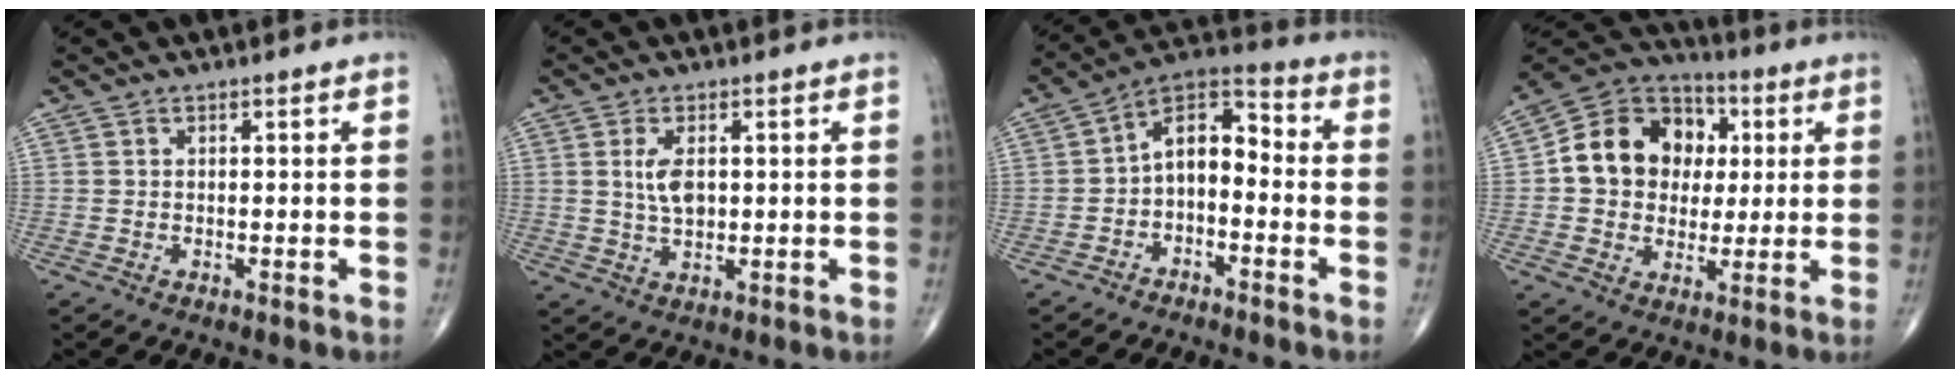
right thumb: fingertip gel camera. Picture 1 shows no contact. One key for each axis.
{"total": 4.9, "fx": 0.9, "fy": 2.5, "fz": 4.1, "tx": -0.078, "ty": -0.005, "tz": 0.020}
{"total": 9.5, "fx": -2.0, "fy": 5.6, "fz": 7.4, "tx": -0.103, "ty": 0.053, "tz": -0.049}
{"total": 15.6, "fx": 2.0, "fy": 13.0, "fz": 8.5, "tx": -0.104, "ty": 0.018, "tz": 0.029}